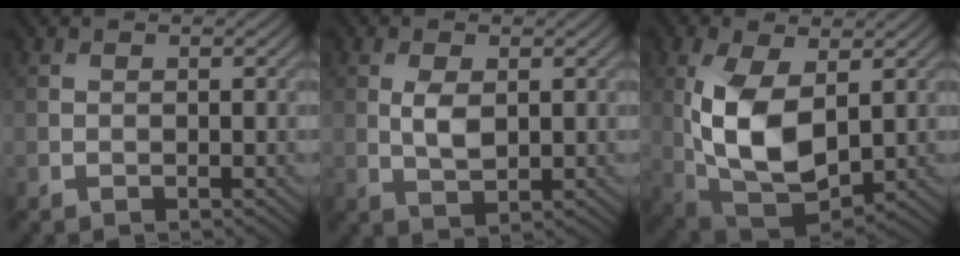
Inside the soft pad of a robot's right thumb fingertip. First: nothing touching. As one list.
[{"total": 2.9, "force": [0.4, 1.5, 2.5], "torque": [-0.055, -0.008, 0.012]}, {"total": 11.7, "force": [0.8, 6.2, 9.8], "torque": [-0.223, -0.007, 0.021]}]